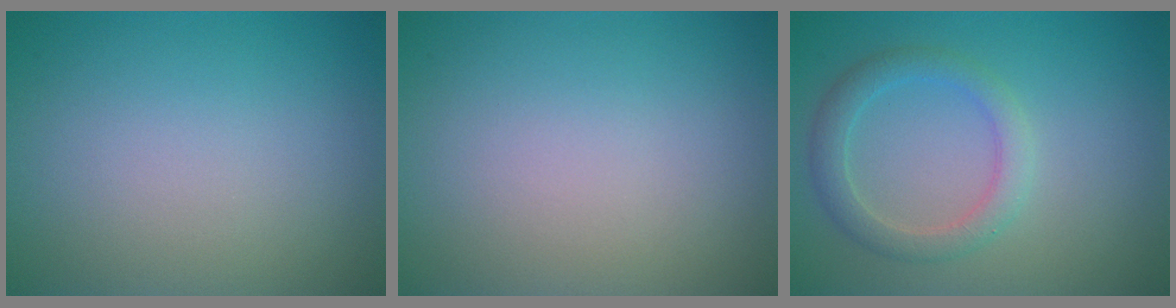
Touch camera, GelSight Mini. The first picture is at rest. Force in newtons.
{"total": 0.0}
{"total": 2.7, "press": 2.7, "slide": 0.1}